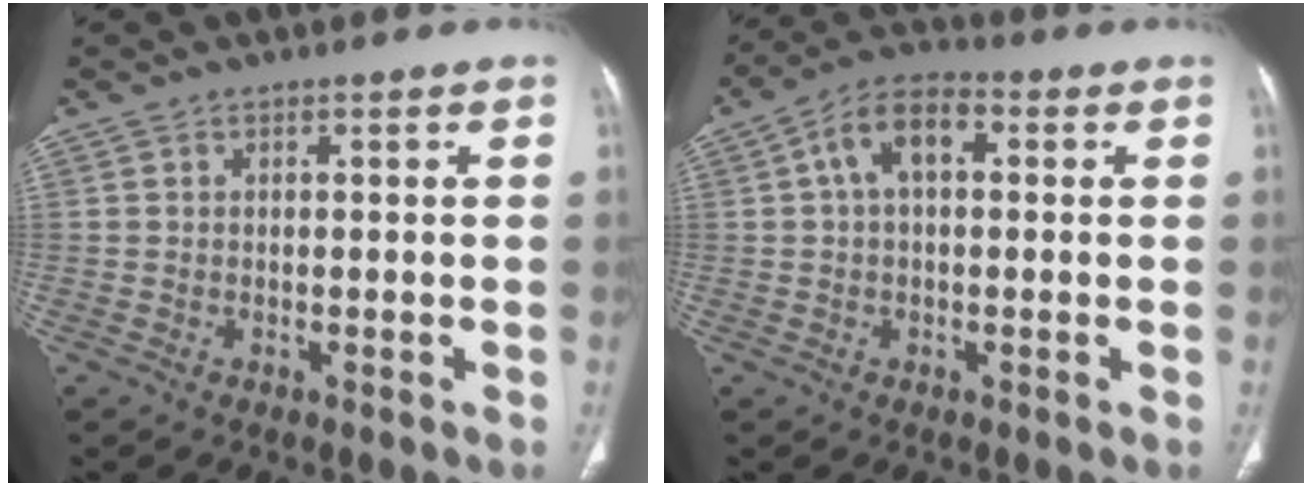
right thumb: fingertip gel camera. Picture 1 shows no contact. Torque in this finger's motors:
{"motor_torque": [1.27, 1.16, 0.52, -0.42, 0.05]}